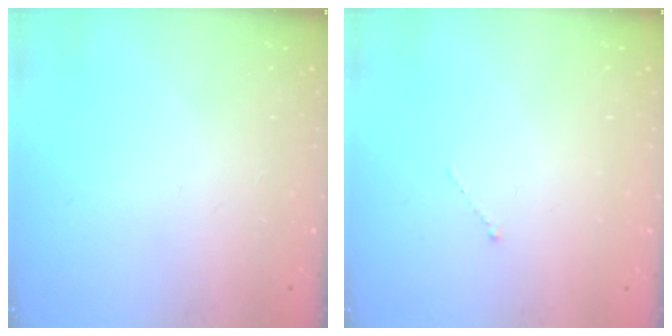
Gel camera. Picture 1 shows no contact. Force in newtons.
{"total": 0.0}